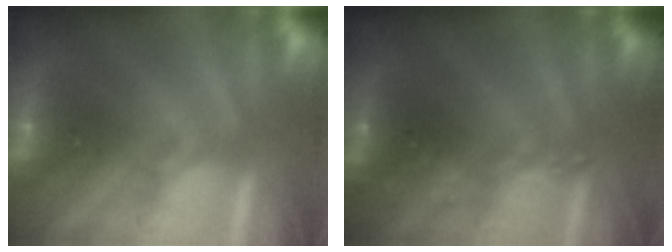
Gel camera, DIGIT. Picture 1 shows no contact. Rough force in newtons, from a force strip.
{"total": 2.5}